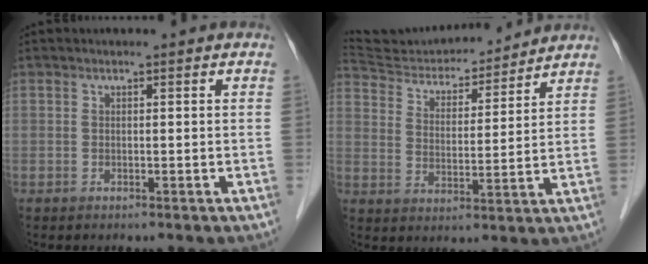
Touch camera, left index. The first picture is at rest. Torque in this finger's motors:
{"motor_torque": [-0.61, -1.11, 0.07, 0.00]}